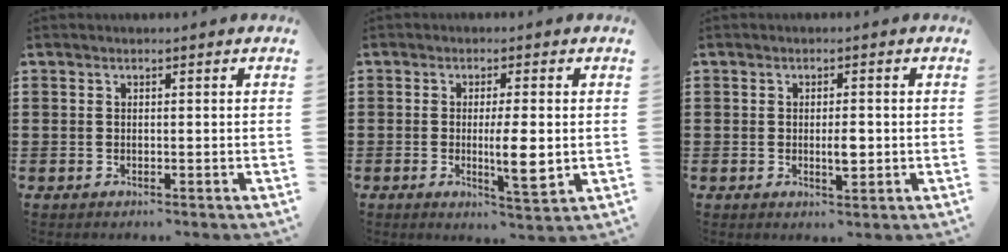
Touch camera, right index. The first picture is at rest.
{"total": 5.9, "force": [-0.2, 1.0, 5.8], "torque": [-0.094, -0.008, -0.006]}
{"total": 2.9, "force": [-0.2, 1.0, 2.8], "torque": [-0.043, -0.005, -0.005]}